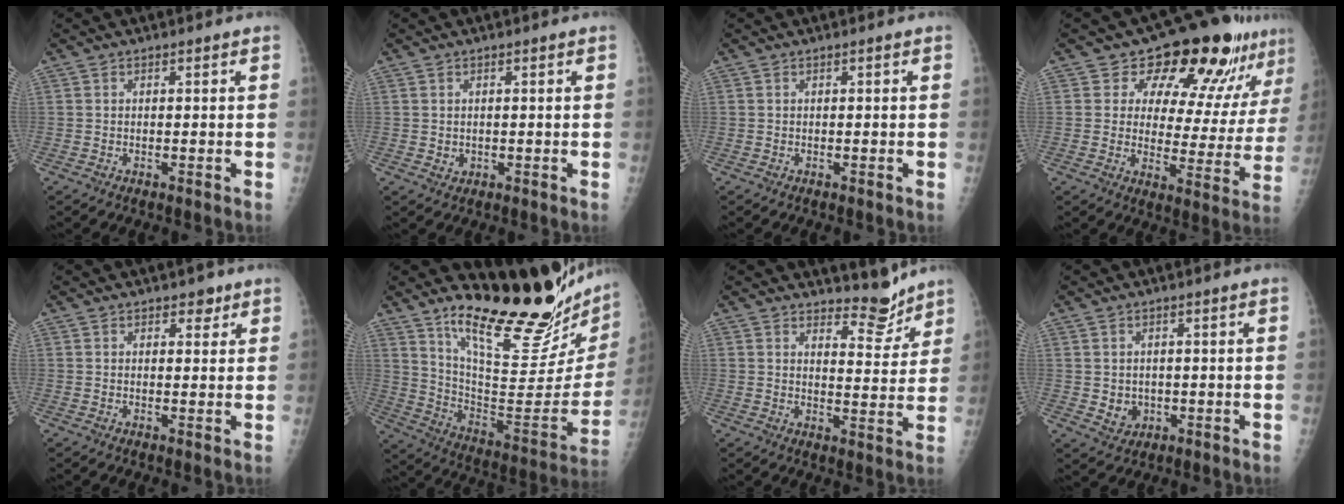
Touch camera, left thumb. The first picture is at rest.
{"total": 1.4, "force": [0.2, 1.3, 0.5], "torque": [-0.007, -0.002, 0.008]}
{"total": 0.0}
{"total": 18.5, "force": [13.1, 8.3, 10.1], "torque": [-0.083, -0.071, 0.163]}
{"total": 2.3, "force": [1.5, 1.5, 0.9], "torque": [0.006, -0.007, 0.018]}
{"total": 28.9, "force": [23.4, 5.6, 16.0], "torque": [-0.206, -0.182, 0.341]}
{"total": 6.0, "force": [5.6, 1.8, 0.9], "torque": [0.009, -0.056, 0.085]}
{"total": 3.5, "force": [-0.1, 3.1, 1.6], "torque": [-0.013, -0.002, 0.010]}